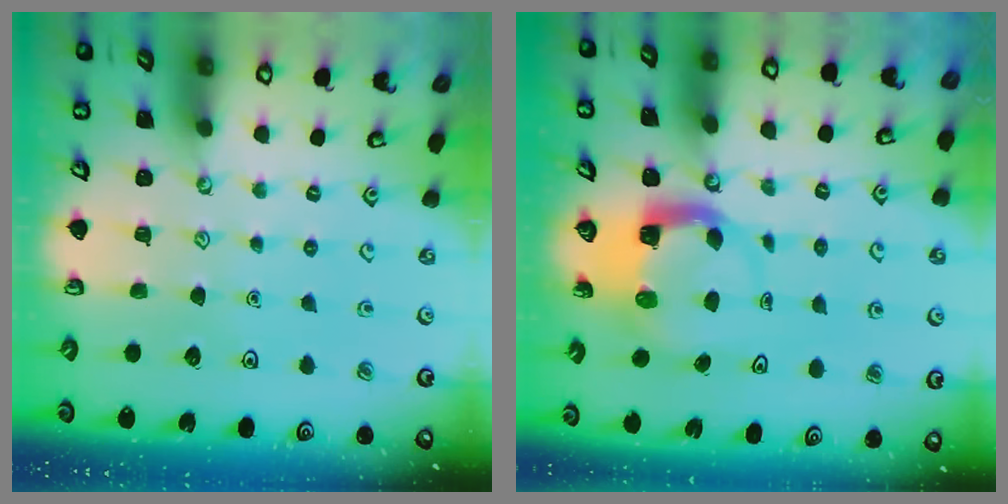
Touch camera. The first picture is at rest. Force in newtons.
{"total": 4.8, "press": 4.8, "slide": 0.4}